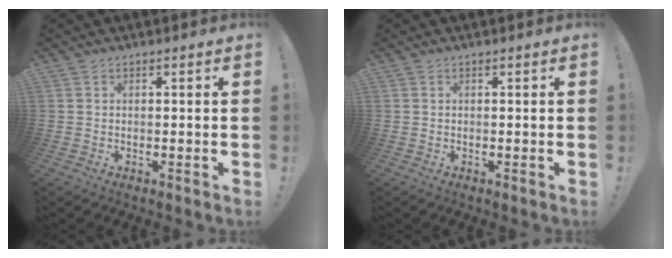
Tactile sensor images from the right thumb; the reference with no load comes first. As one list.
[{"total": 0.0}]